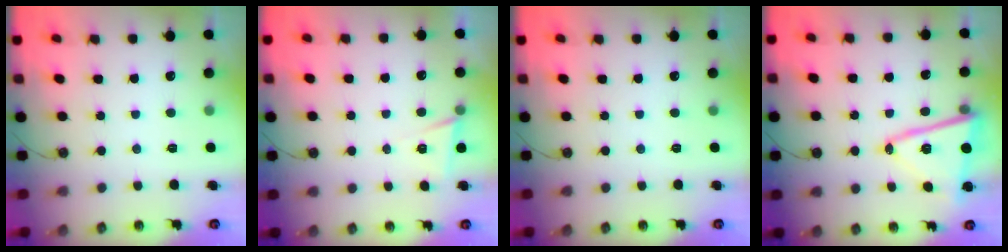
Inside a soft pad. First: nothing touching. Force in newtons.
{"total": 5.0, "press": 3.2, "slide": 3.9}
{"total": 0.0}
{"total": 14.4, "press": 14.3, "slide": 1.4}